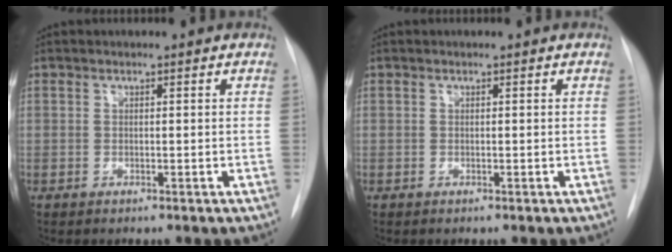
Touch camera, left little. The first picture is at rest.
{"total": 0.0}